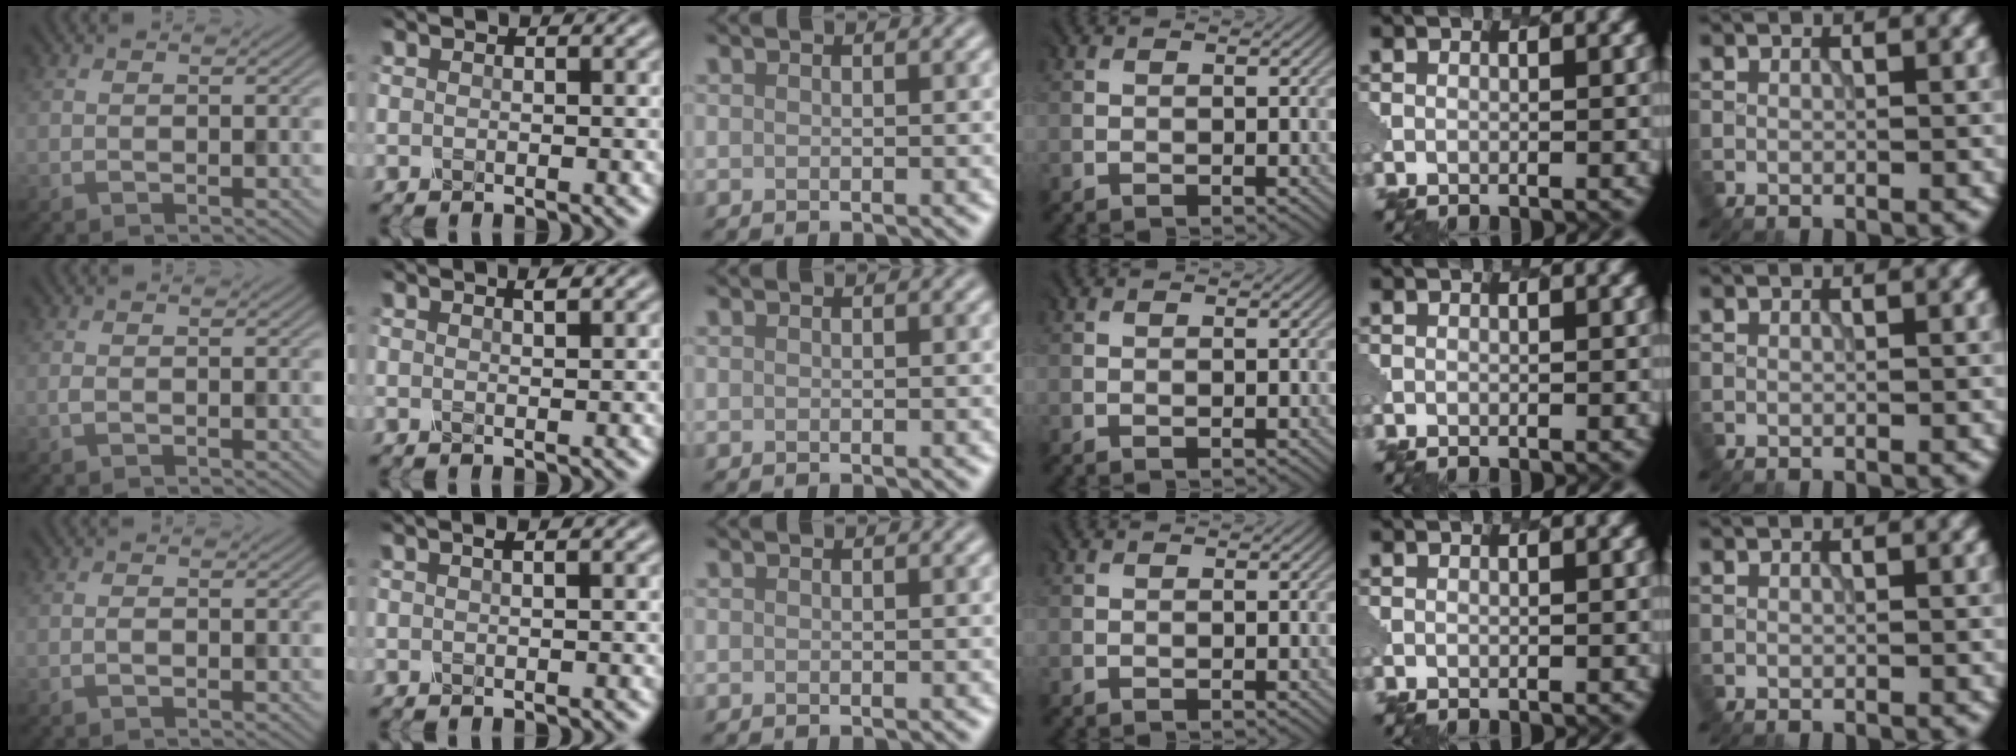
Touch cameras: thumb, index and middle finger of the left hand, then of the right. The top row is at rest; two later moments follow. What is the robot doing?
{"motion": "dispense", "object": "pipette"}